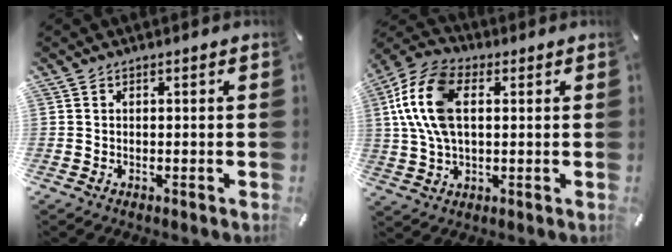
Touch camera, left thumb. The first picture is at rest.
{"total": 14.0, "force": [3.0, 8.6, 10.6], "torque": [-0.248, 0.007, 0.051]}